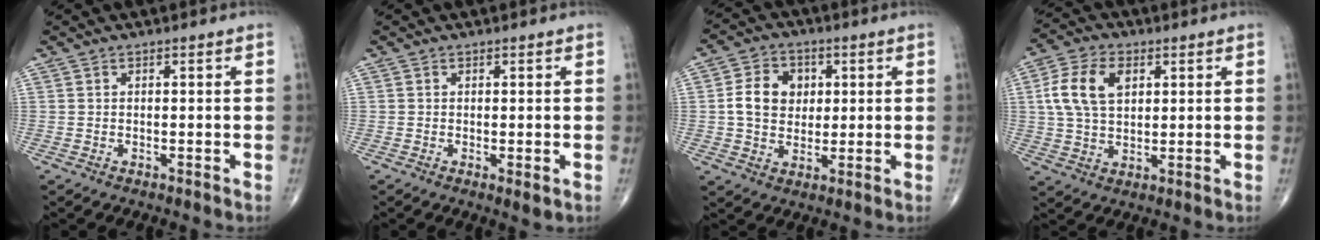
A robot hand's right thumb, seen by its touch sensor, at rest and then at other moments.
{"total": 1.6, "force": [-0.3, 0.5, 1.5], "torque": [-0.026, -0.006, -0.002]}
{"total": 8.8, "force": [1.3, 7.1, 5.1], "torque": [-0.062, 0.002, 0.019]}
{"total": 10.4, "force": [2.7, 6.6, 7.6], "torque": [-0.145, 0.007, 0.049]}